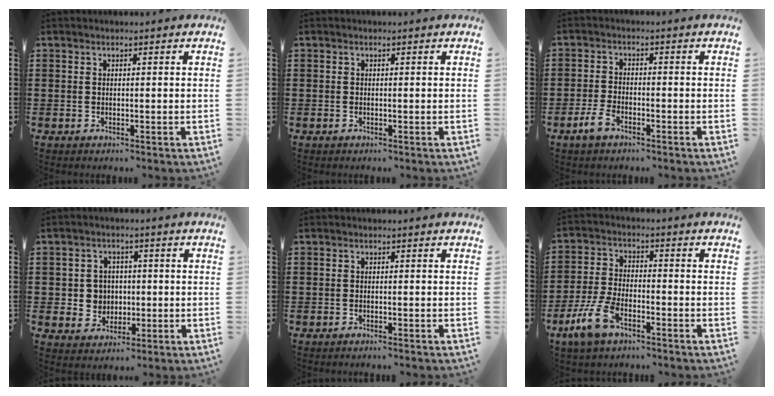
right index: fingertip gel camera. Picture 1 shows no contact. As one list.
[{"total": 0.0}, {"total": 3.2, "force": [-2.1, 1.3, 2.0], "torque": [-0.057, -0.003, -0.046]}, {"total": 4.2, "force": [-0.1, 4.0, 1.2], "torque": [-0.040, 0.012, -0.005]}, {"total": 0.6, "force": [-0.5, 0.0, 0.2], "torque": [-0.005, -0.001, -0.011]}, {"total": 7.2, "force": [-4.1, 3.0, 5.1], "torque": [-0.132, -0.005, -0.084]}]